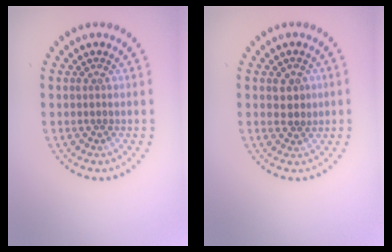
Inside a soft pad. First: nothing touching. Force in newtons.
{"total": 1.9, "press": 1.8, "slide": 0.5}